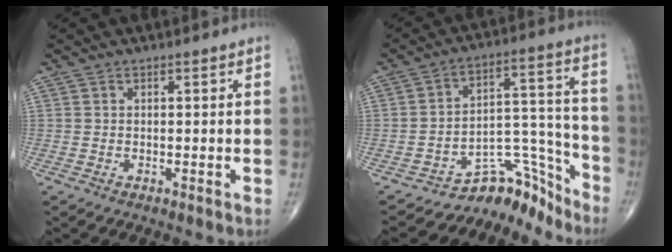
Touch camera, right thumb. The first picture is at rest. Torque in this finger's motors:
{"motor_torque": [0.64, -1.32, 0.24, -0.71, -0.01]}